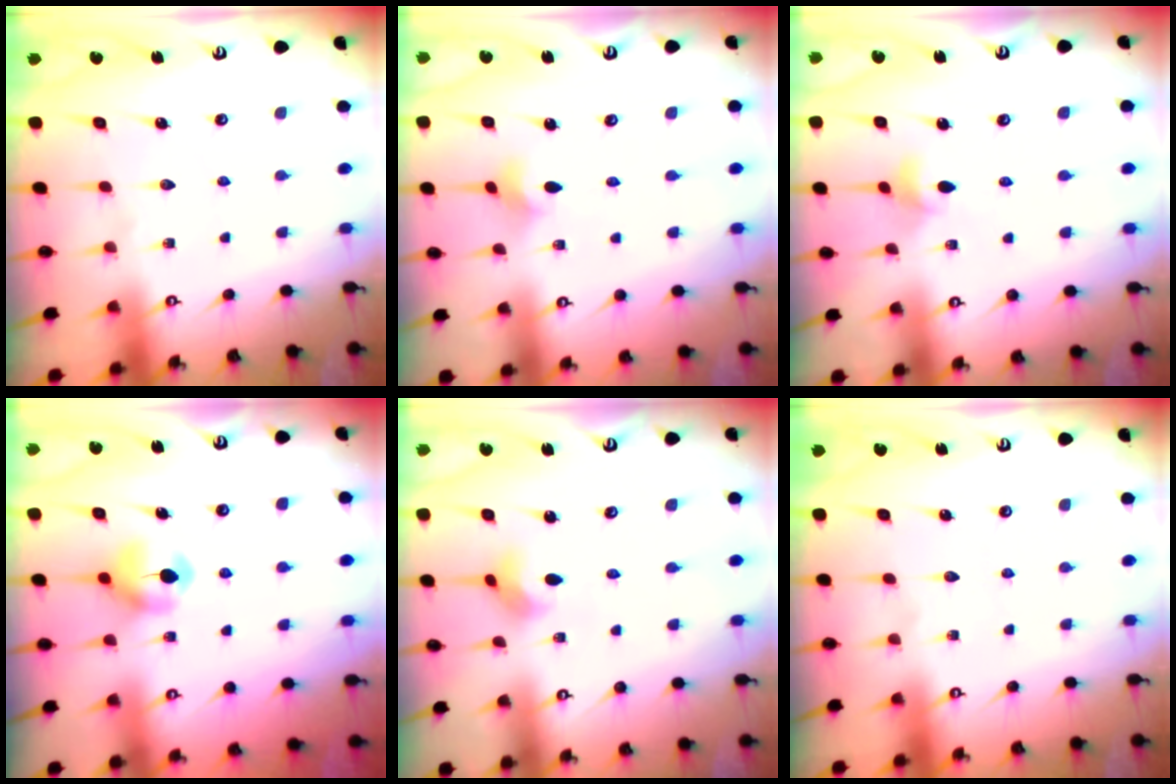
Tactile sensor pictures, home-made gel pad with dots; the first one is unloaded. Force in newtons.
{"total": 2.9, "press": 2.8, "slide": 0.6}
{"total": 4.3, "press": 4.2, "slide": 0.9}
{"total": 6.5, "press": 6.5, "slide": 0.5}
{"total": 3.1, "press": 3.1, "slide": 0.1}
{"total": 0.0}